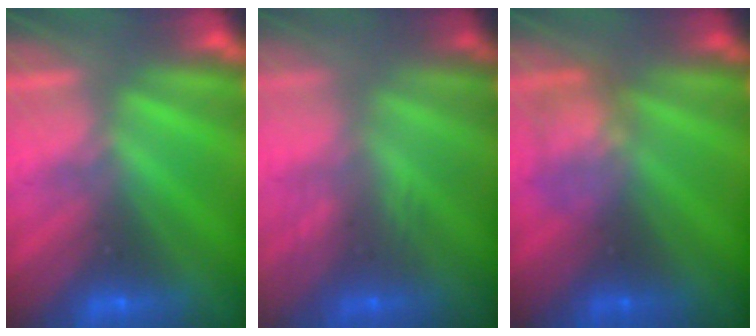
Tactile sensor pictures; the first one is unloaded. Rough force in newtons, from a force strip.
{"total": 2.9}
{"total": 2.3}